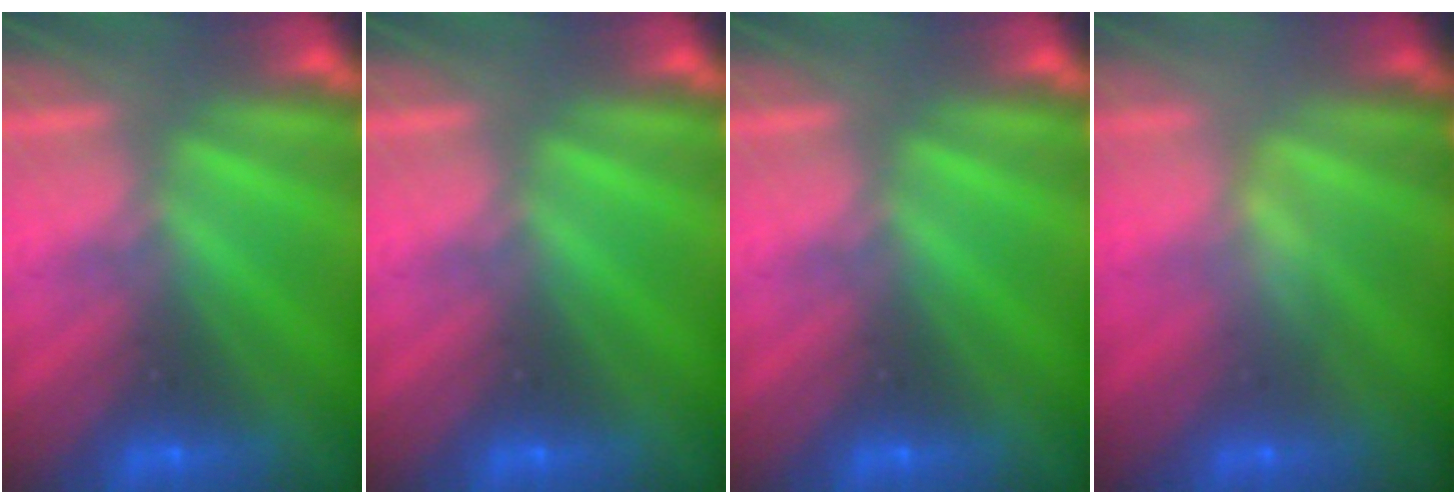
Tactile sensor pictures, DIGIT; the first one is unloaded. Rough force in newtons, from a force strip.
{"total": 0.0}
{"total": 0.0}
{"total": 2.1}